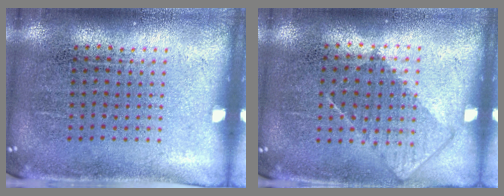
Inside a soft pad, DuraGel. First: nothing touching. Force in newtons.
{"total": 0.9, "press": 0.7, "slide": 0.5}